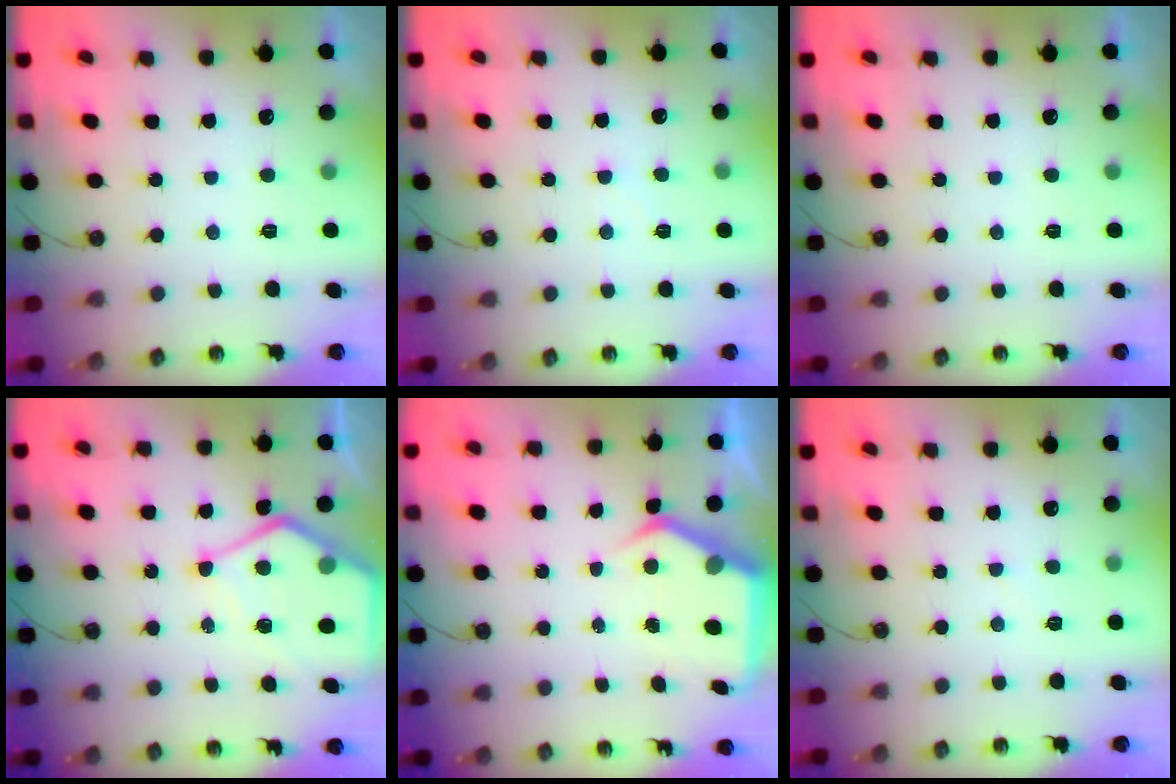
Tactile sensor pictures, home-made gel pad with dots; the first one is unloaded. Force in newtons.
{"total": 2.7, "press": 2.7, "slide": 0.3}
{"total": 0.0}
{"total": 11.2, "press": 11.2, "slide": 1.1}
{"total": 7.2, "press": 7.2, "slide": 0.7}
{"total": 2.5, "press": 2.5, "slide": 0.3}